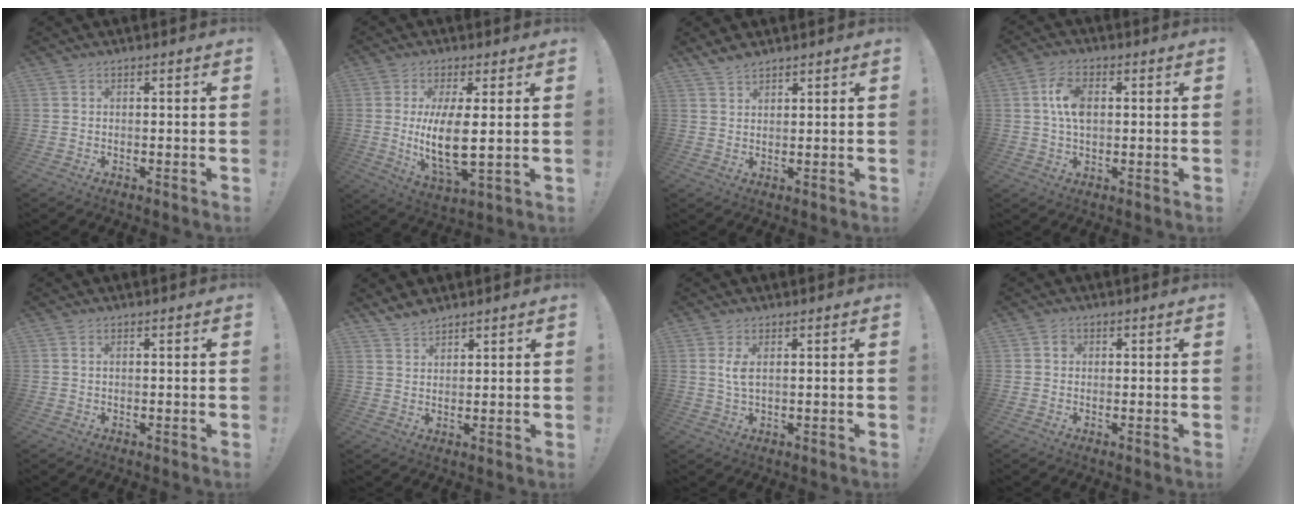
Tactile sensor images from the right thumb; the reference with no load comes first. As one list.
[{"total": 12.5, "force": [0.9, 4.3, 11.7], "torque": [-0.237, -0.023, 0.011]}, {"total": 3.3, "force": [2.9, 1.2, 1.1], "torque": [-0.017, -0.017, 0.055]}, {"total": 8.3, "force": [1.1, 4.9, 6.6], "torque": [-0.122, 0.003, 0.019]}, {"total": 0.6, "force": [0.2, 0.1, 0.6], "torque": [-0.014, 0.002, 0.003]}, {"total": 3.9, "force": [3.5, 1.2, 1.1], "torque": [-0.027, -0.018, 0.069]}, {"total": 3.4, "force": [1.0, 1.1, 3.1], "torque": [-0.047, -0.005, 0.013]}, {"total": 1.8, "force": [0.2, 1.6, 0.7], "torque": [-0.006, 0.003, 0.001]}]